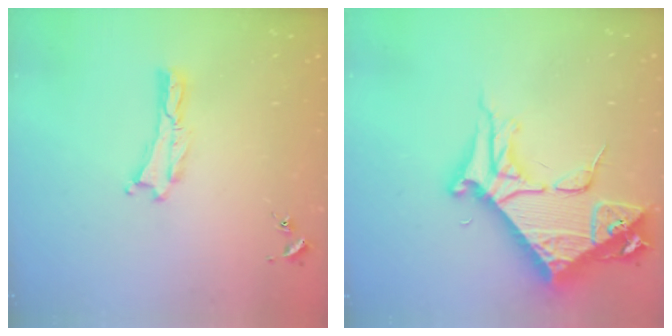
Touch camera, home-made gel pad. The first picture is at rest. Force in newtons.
{"total": 10.4, "press": 10.3, "slide": 1.2}